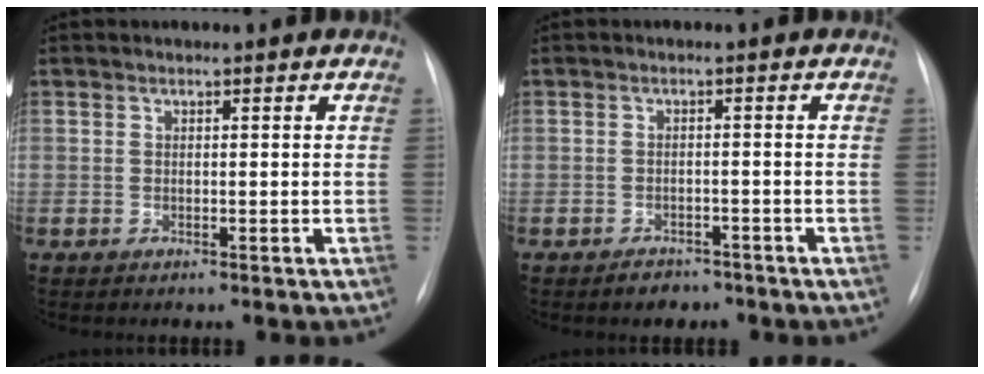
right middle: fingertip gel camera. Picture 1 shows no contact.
{"total": 2.7, "force": [-2.1, 1.6, 0.6], "torque": [-0.013, 0.004, -0.024]}